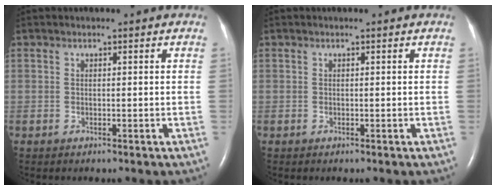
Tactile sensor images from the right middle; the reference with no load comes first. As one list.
[{"total": 0.0}]